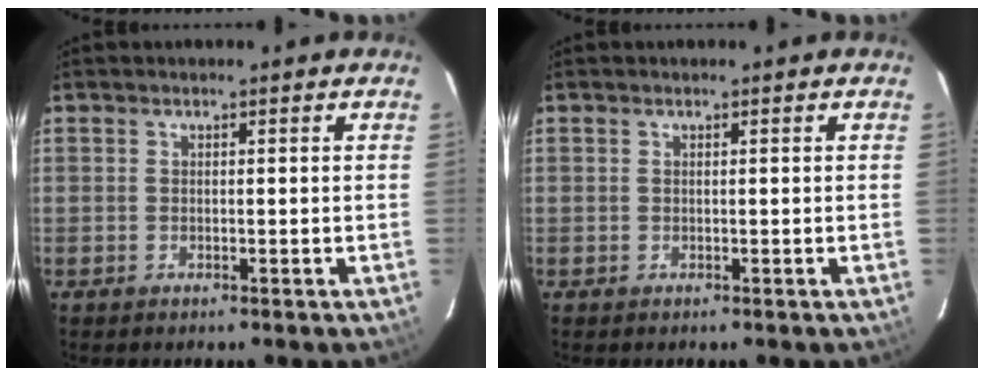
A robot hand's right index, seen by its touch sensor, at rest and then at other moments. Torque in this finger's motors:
{"motor_torque": [-0.08, 0.04, 0.02, 0.00]}